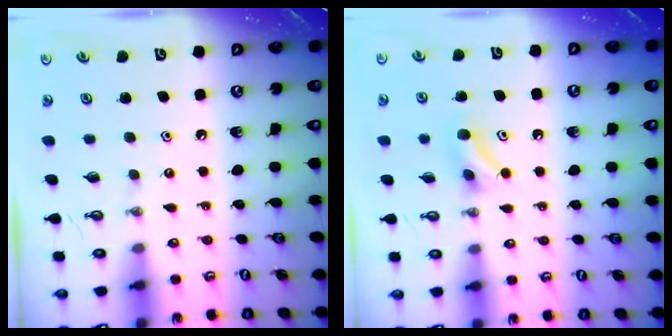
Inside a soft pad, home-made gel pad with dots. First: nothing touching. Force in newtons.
{"total": 5.1, "press": 4.9, "slide": 1.4}